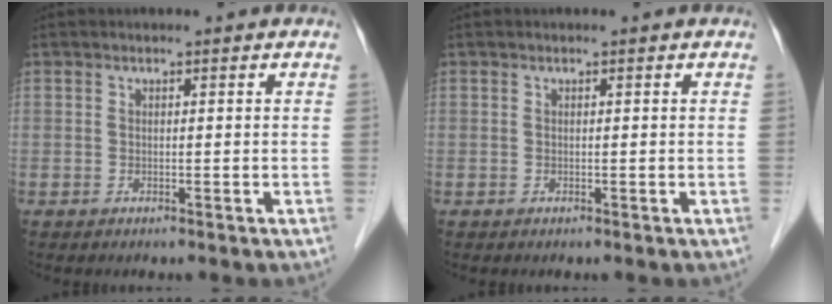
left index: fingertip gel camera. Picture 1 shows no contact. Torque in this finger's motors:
{"motor_torque": [0.01, 0.00, -0.01, 0.00]}